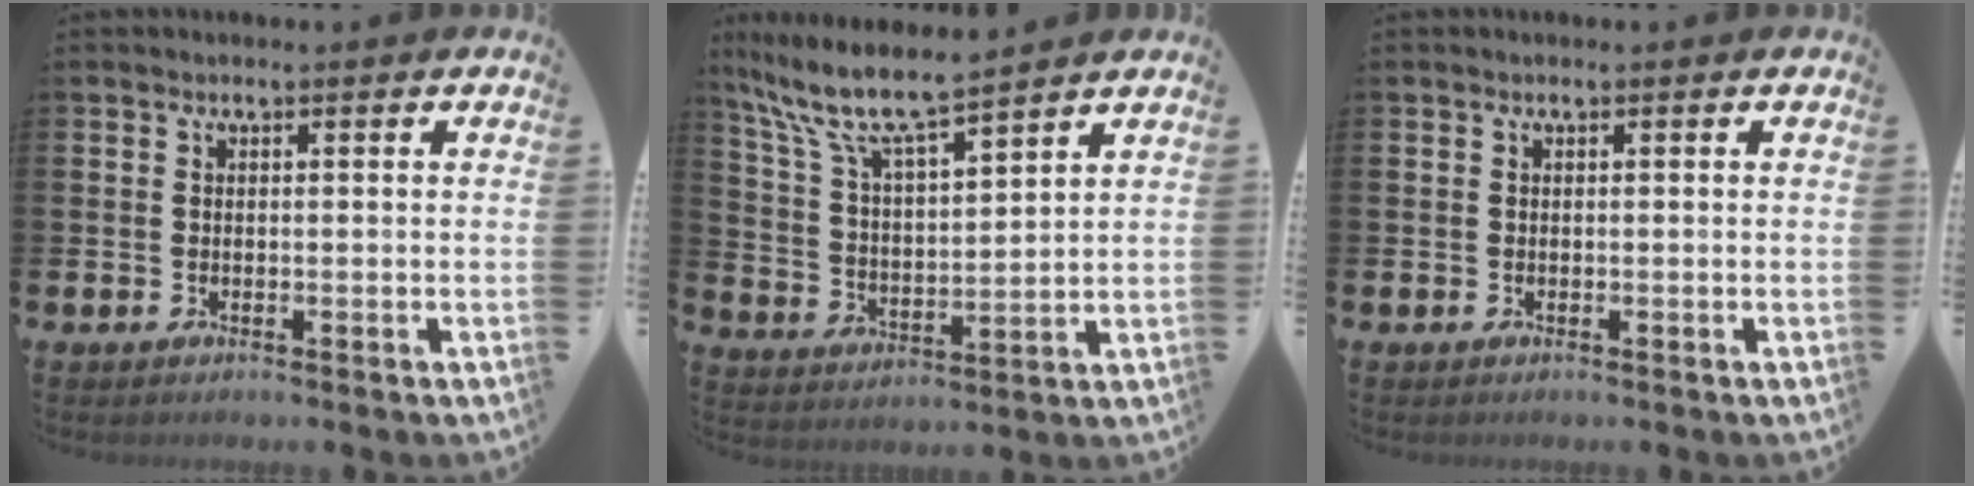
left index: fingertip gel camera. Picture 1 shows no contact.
{"total": 8.9, "force": [8.0, 1.2, 3.7], "torque": [-0.109, -0.050, 0.138]}
{"total": 0.0}